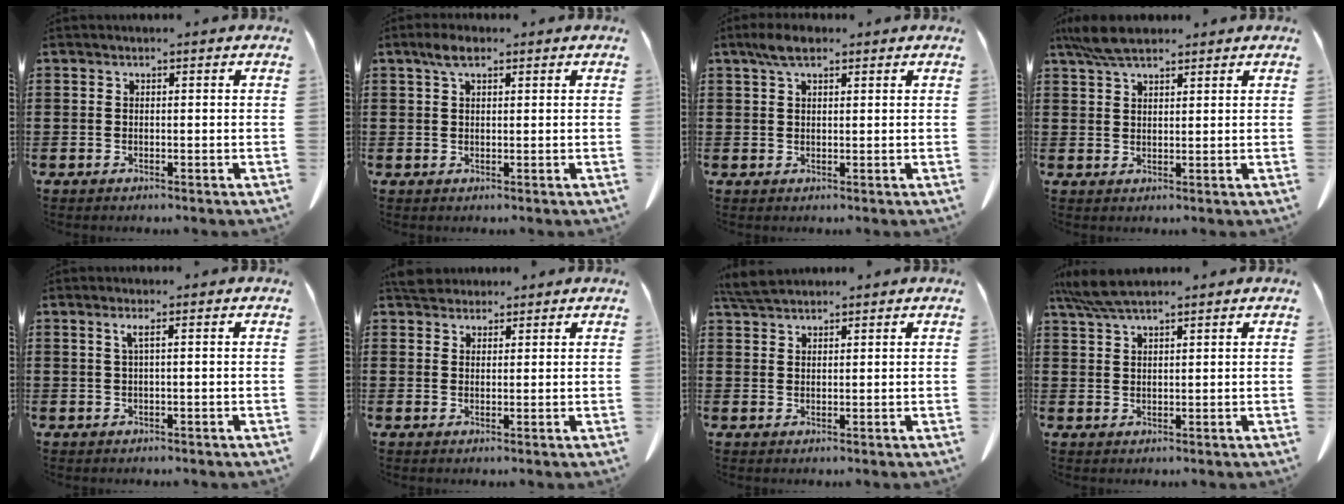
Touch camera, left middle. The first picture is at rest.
{"total": 3.0, "force": [1.8, 1.3, 2.1], "torque": [-0.047, 0.006, 0.032]}
{"total": 3.6, "force": [2.2, 1.5, 2.4], "torque": [-0.054, 0.006, 0.041]}
{"total": 5.6, "force": [4.4, 1.7, 3.1], "torque": [-0.072, -0.003, 0.084]}
{"total": 1.6, "force": [0.5, -0.1, 1.5], "torque": [-0.031, -0.004, 0.008]}
{"total": 3.4, "force": [3.1, 1.2, 0.7], "torque": [-0.014, -0.005, 0.060]}
{"total": 3.7, "force": [3.3, 0.7, 1.6], "torque": [-0.040, -0.003, 0.064]}
{"total": 5.3, "force": [4.3, 0.8, 3.1], "torque": [-0.070, -0.006, 0.081]}